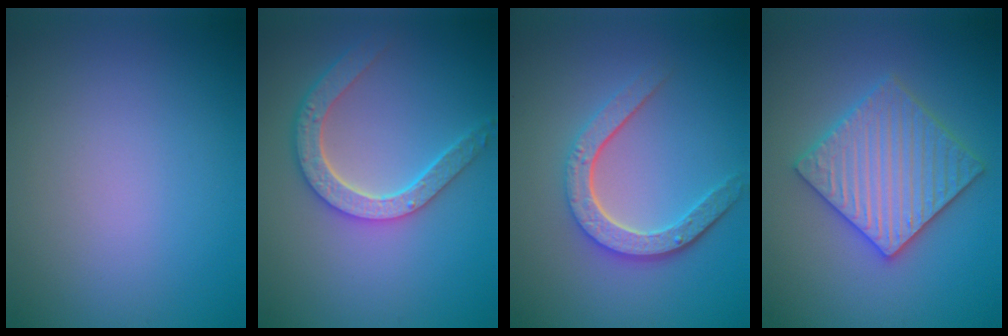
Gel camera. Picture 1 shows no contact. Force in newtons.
{"total": 5.0, "press": 4.0, "slide": 3.0}
{"total": 4.7, "press": 3.5, "slide": 3.0}
{"total": 5.9, "press": 5.8, "slide": 1.1}